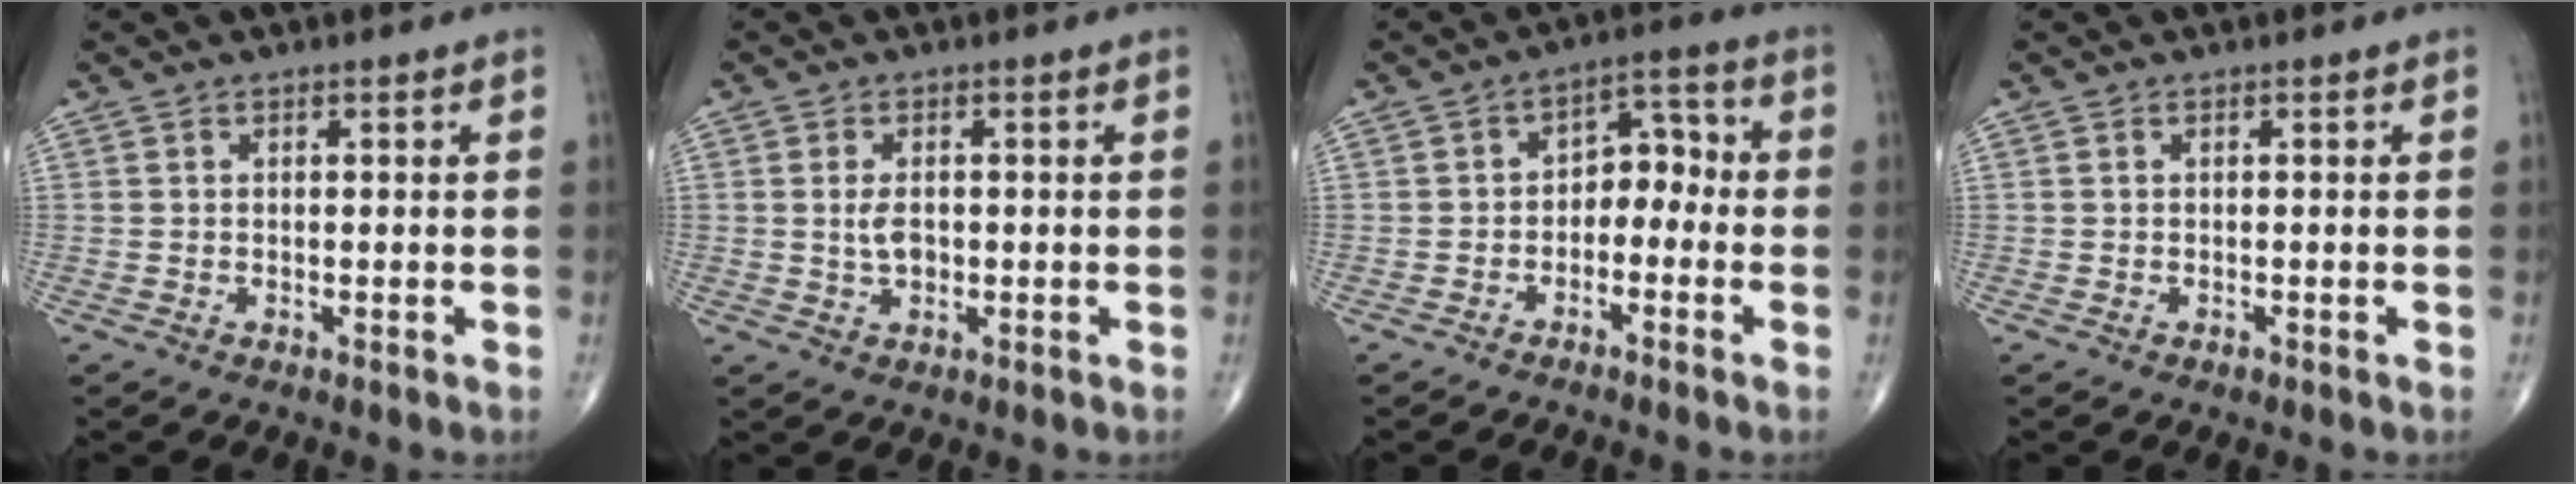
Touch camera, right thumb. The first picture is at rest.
{"total": 3.1, "force": [0.0, 1.9, 2.5], "torque": [-0.042, -0.001, 0.001]}
{"total": 6.2, "force": [-1.7, 4.2, 4.2], "torque": [-0.030, 0.043, -0.041]}
{"total": 0.0}